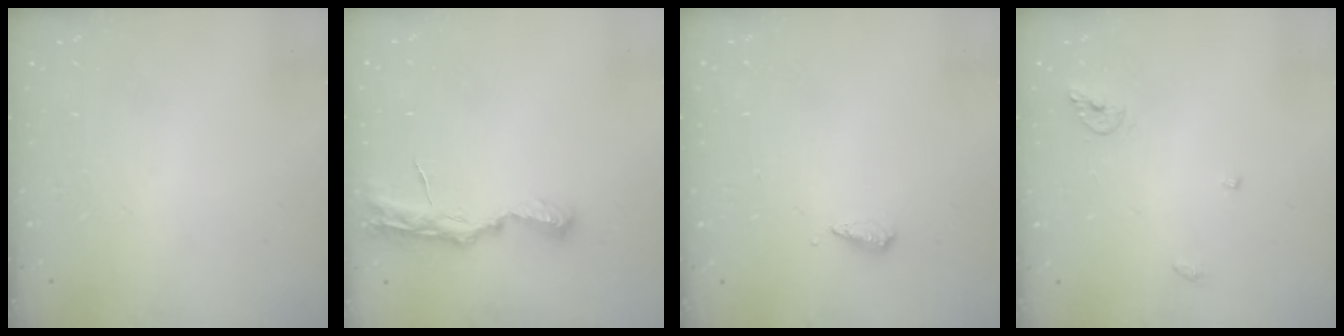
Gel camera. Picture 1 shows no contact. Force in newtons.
{"total": 8.0, "press": 8.0, "slide": 0.7}
{"total": 3.0, "press": 3.0, "slide": 0.2}
{"total": 6.1, "press": 6.1, "slide": 0.6}